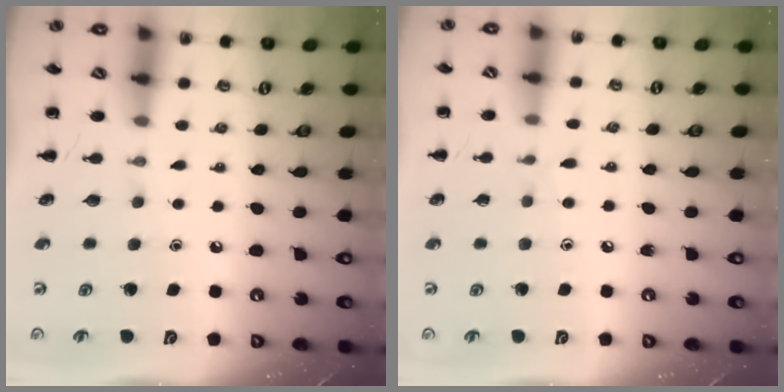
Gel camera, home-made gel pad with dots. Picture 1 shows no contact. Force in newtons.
{"total": 4.2, "press": 3.8, "slide": 1.8}